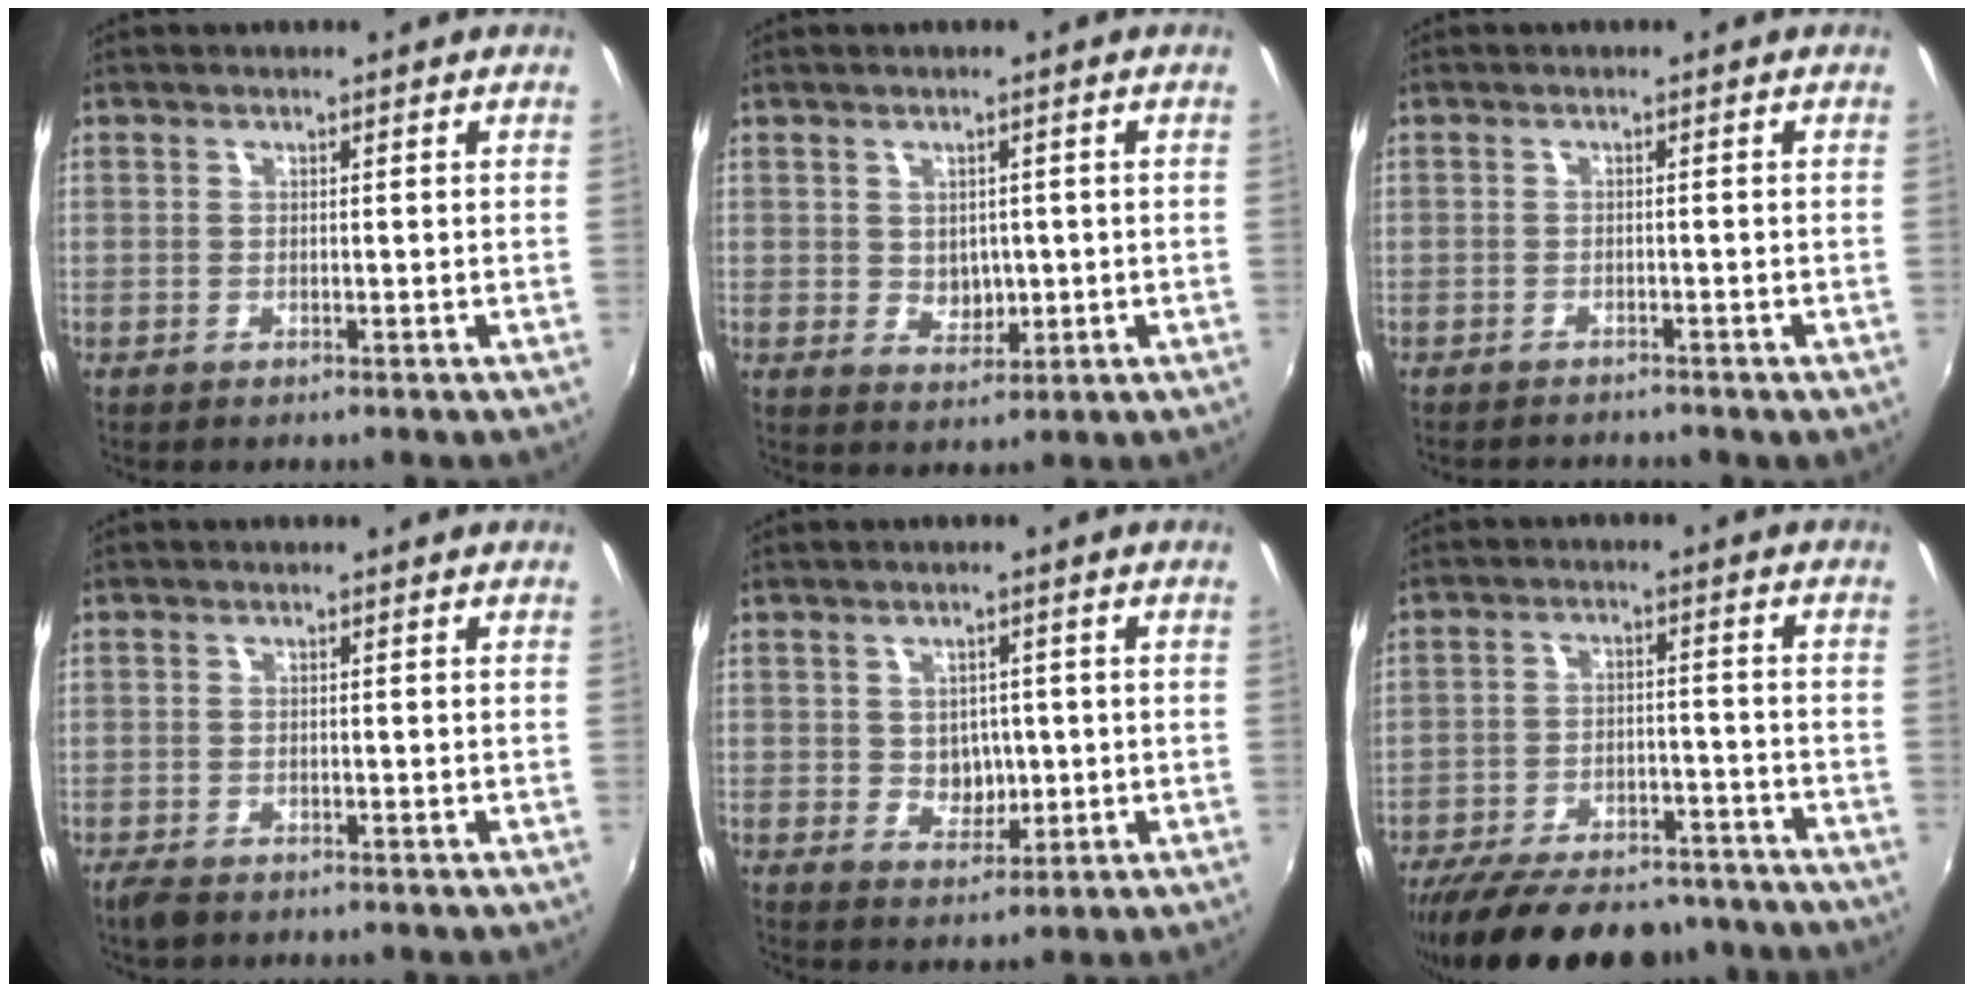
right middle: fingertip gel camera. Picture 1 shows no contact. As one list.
[{"total": 3.5, "force": [0.2, 2.9, 1.9], "torque": [-0.028, -0.001, 0.008]}, {"total": 3.2, "force": [-3.0, 0.5, 0.8], "torque": [-0.023, -0.009, -0.046]}, {"total": 3.0, "force": [-2.2, 1.2, 1.5], "torque": [-0.036, -0.009, -0.041]}, {"total": 4.4, "force": [0.0, 3.8, 2.1], "torque": [-0.034, 0.003, 0.006]}, {"total": 22.9, "force": [-19.2, 8.2, 9.4], "torque": [-0.196, 0.000, -0.263]}]